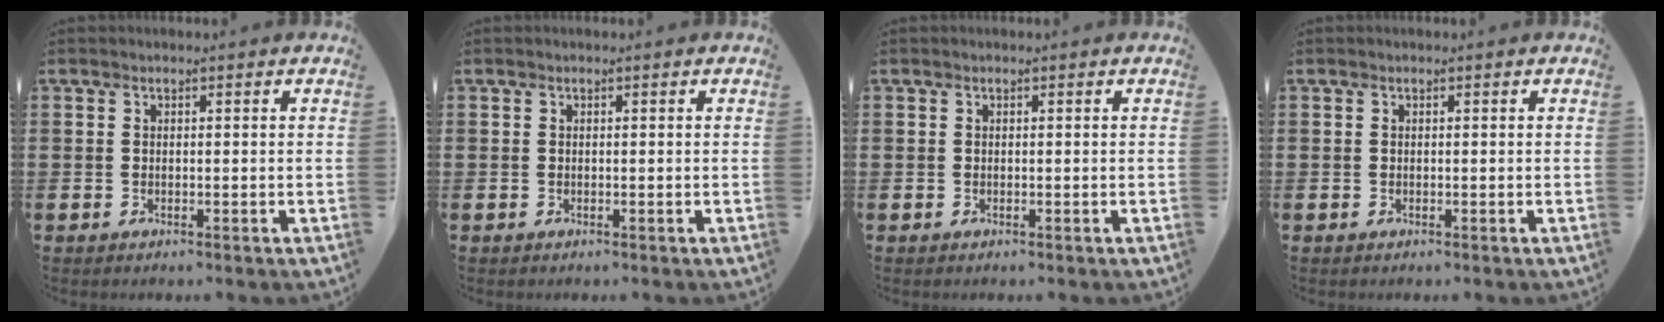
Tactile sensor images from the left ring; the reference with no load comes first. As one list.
[{"total": 0.0}, {"total": 0.0}, {"total": 0.0}]